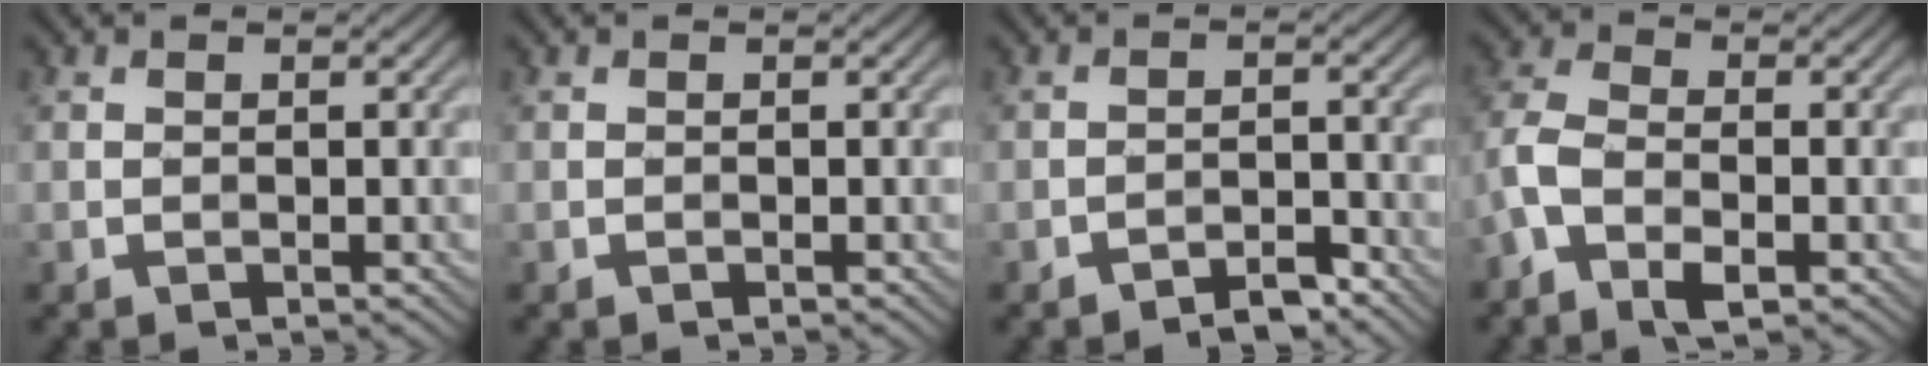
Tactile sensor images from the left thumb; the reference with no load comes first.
{"total": 0.0}
{"total": 2.7, "force": [-2.4, 0.7, 1.2], "torque": [-0.012, 0.010, -0.042]}
{"total": 6.0, "force": [-2.8, 2.8, 4.4], "torque": [-0.110, 0.000, -0.071]}